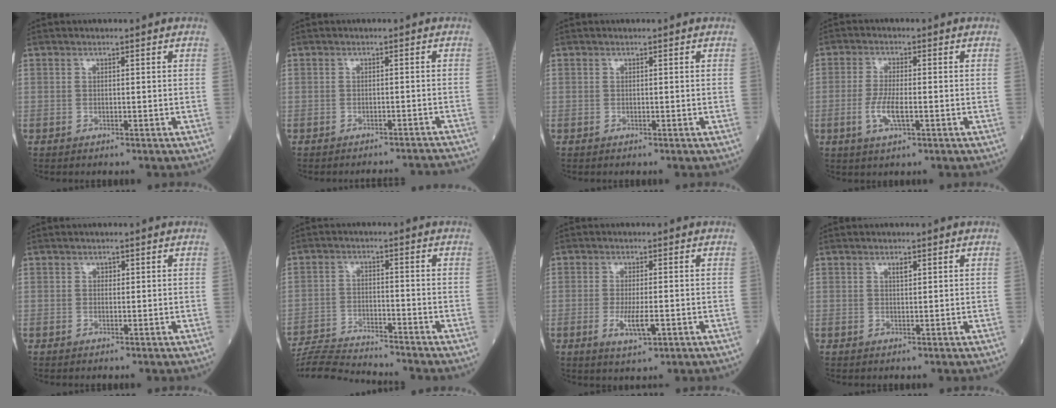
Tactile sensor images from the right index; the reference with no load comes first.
{"total": 7.9, "force": [-7.9, 0.2, 1.0], "torque": [-0.002, 0.001, -0.082]}
{"total": 0.0}
{"total": 4.7, "force": [-1.3, 1.0, 4.4], "torque": [-0.096, -0.006, -0.023]}
{"total": 0.6, "force": [0.2, 0.5, 0.3], "torque": [0.000, 0.000, 0.002]}
{"total": 10.9, "force": [-10.5, -0.9, 2.5], "torque": [-0.039, -0.008, -0.183]}
{"total": 4.4, "force": [-1.2, 0.9, 4.1], "torque": [-0.082, -0.009, -0.017]}
{"total": 1.1, "force": [0.6, 0.4, 0.8], "torque": [-0.015, -0.001, 0.011]}